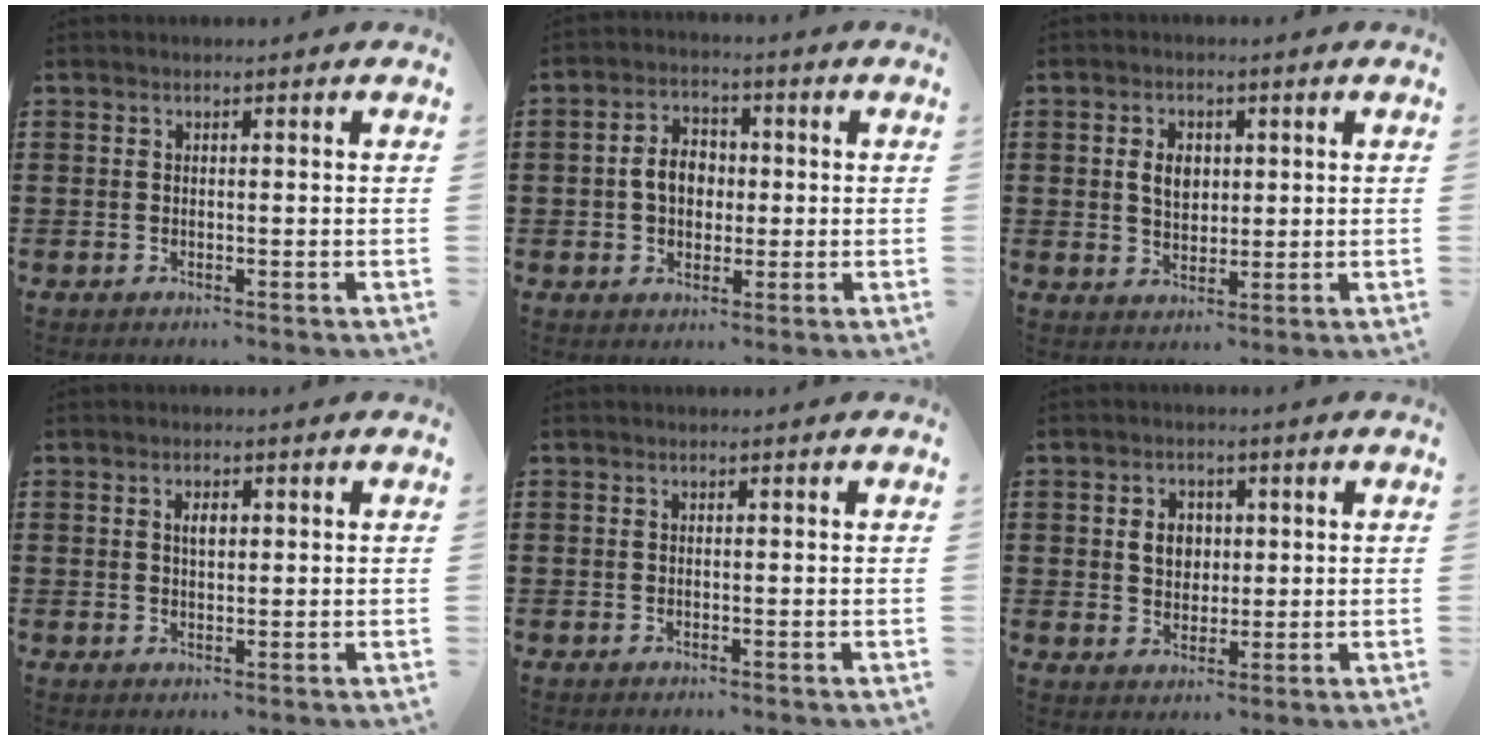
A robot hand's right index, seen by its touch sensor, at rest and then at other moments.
{"total": 4.8, "force": [-0.2, 3.5, 3.3], "torque": [-0.078, 0.010, -0.009]}
{"total": 3.9, "force": [0.8, 2.7, 2.7], "torque": [-0.053, 0.008, 0.011]}
{"total": 1.6, "force": [0.5, 0.7, 1.4], "torque": [-0.029, 0.005, 0.008]}
{"total": 0.0}
{"total": 3.8, "force": [0.7, 3.1, 2.0], "torque": [-0.042, 0.008, 0.008]}